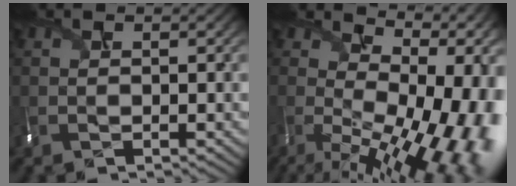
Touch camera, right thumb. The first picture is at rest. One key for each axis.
{"total": 18.4, "fx": -2.1, "fy": 7.7, "fz": 16.6, "tx": -0.185, "ty": -0.012, "tz": 0.018}